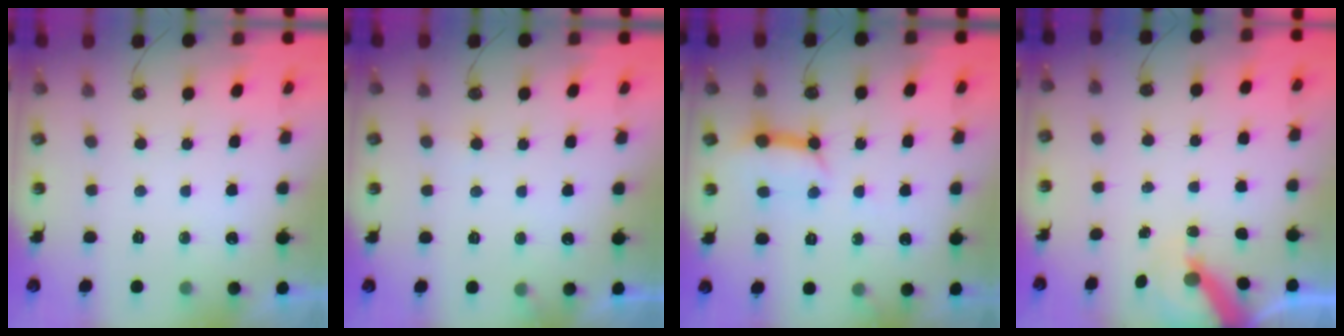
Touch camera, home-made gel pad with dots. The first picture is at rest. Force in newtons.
{"total": 5.7, "press": 5.7, "slide": 0.3}
{"total": 9.8, "press": 9.7, "slide": 1.4}
{"total": 6.4, "press": 6.4, "slide": 0.3}